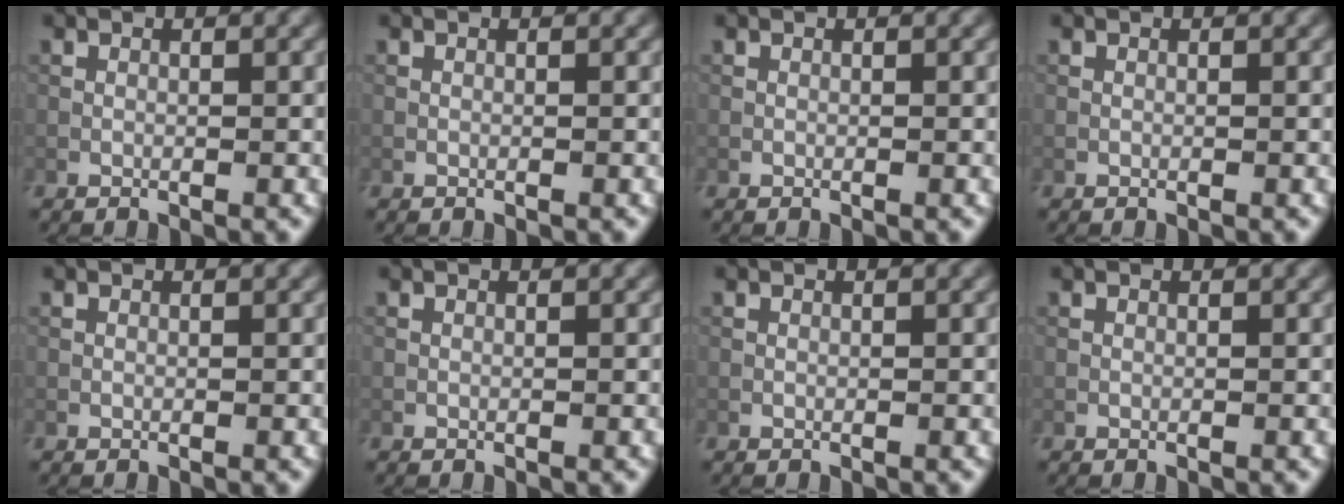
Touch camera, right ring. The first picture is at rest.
{"total": 0.0}
{"total": 0.0}
{"total": 0.0}
{"total": 0.0}
{"total": 0.0}
{"total": 0.0}
{"total": 0.0}